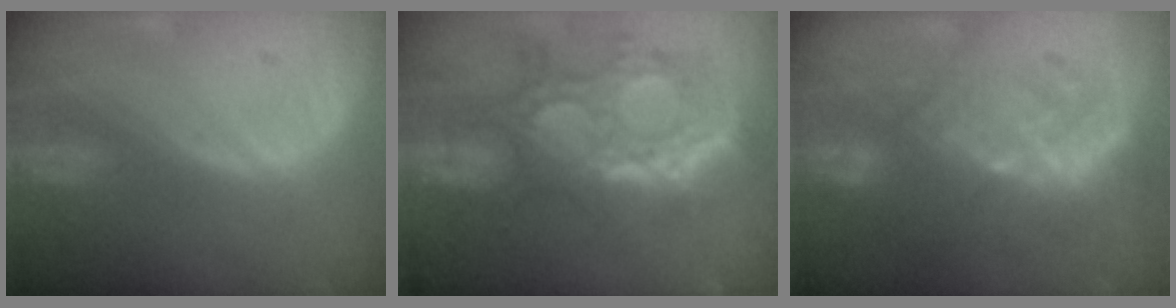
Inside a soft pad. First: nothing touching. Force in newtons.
{"total": 11.9, "press": 10.7, "slide": 5.3}
{"total": 9.3, "press": 8.9, "slide": 2.6}